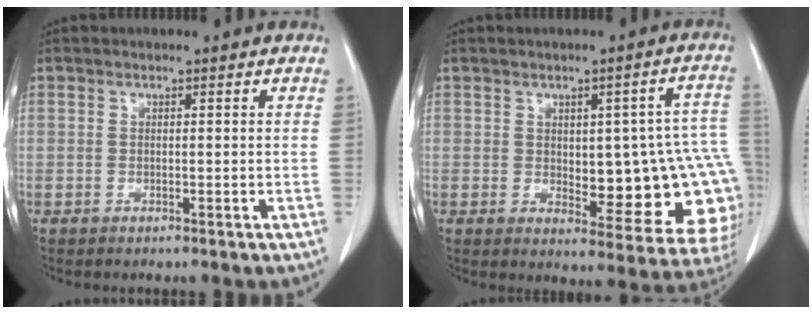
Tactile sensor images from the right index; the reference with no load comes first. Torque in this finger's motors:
{"motor_torque": [0.51, -0.06, 0.31, 0.05]}